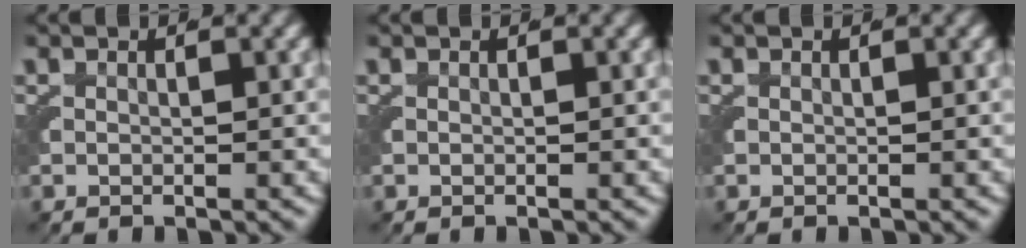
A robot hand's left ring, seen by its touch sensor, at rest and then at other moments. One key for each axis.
{"total": 0.0}
{"total": 0.0}